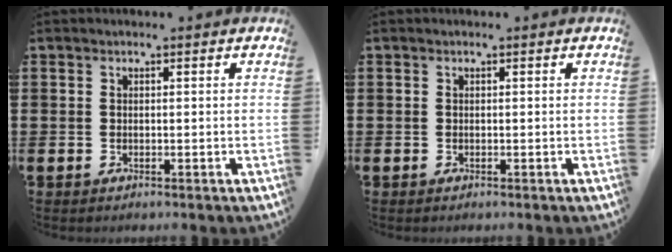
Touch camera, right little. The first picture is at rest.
{"total": 0.0}